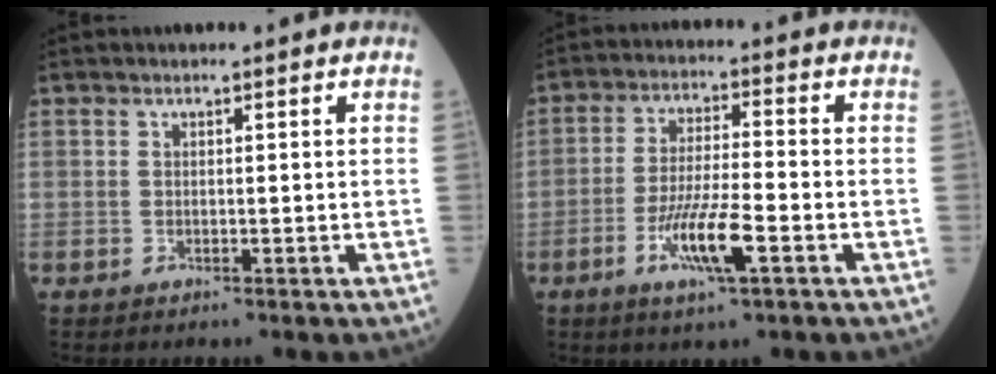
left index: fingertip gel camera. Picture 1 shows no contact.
{"total": 8.3, "force": [-3.7, 0.9, 7.4], "torque": [-0.146, -0.013, -0.069]}